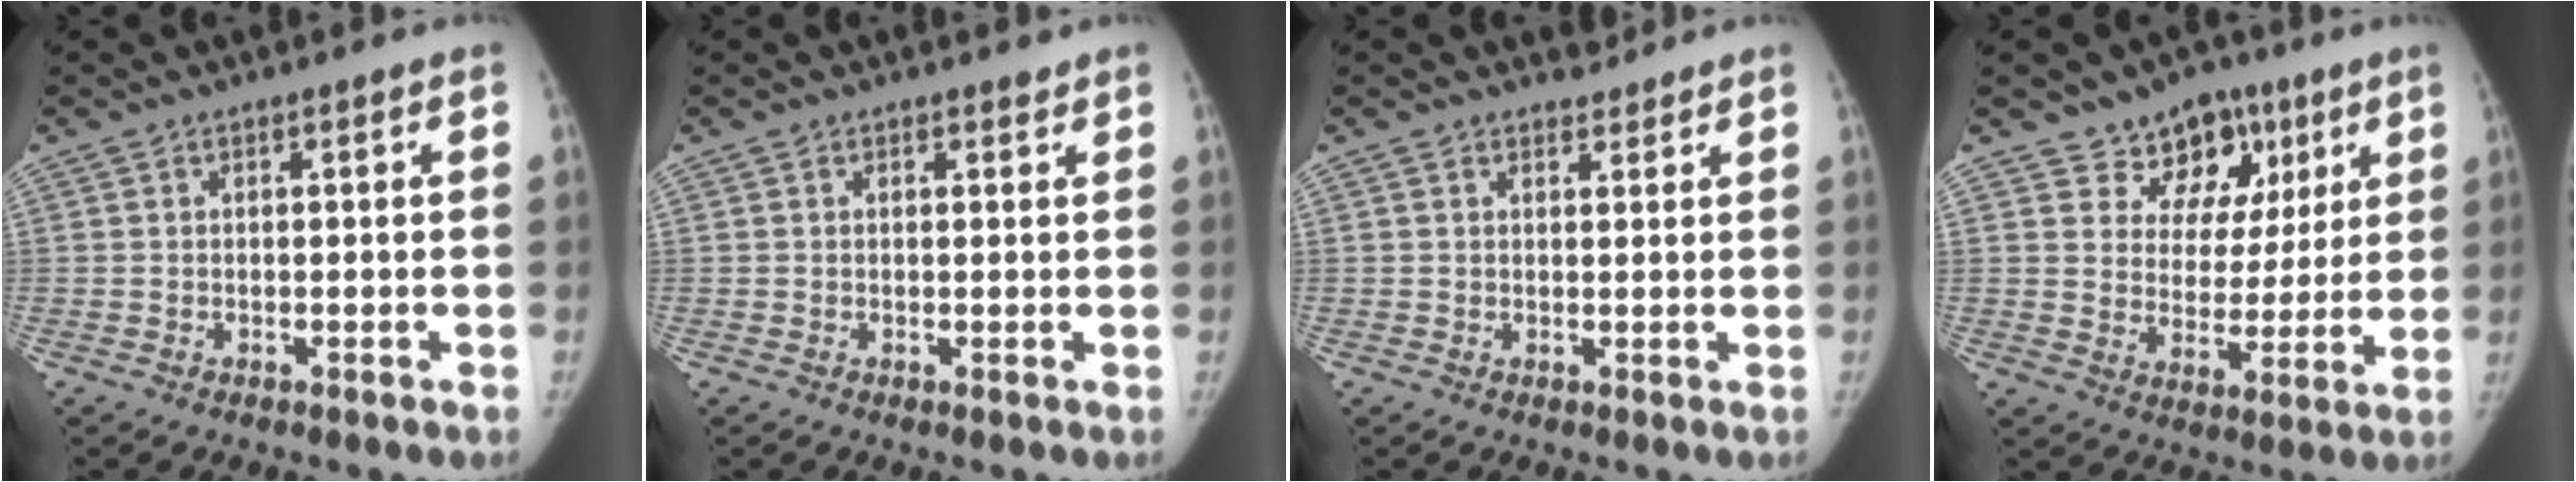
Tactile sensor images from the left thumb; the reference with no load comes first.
{"total": 0.9, "force": [0.8, 0.4, 0.2], "torque": [0.000, -0.006, 0.010]}
{"total": 1.9, "force": [1.7, 0.8, 0.0], "torque": [0.011, -0.012, 0.023]}
{"total": 12.0, "force": [7.2, 8.7, 4.0], "torque": [-0.008, -0.026, 0.112]}